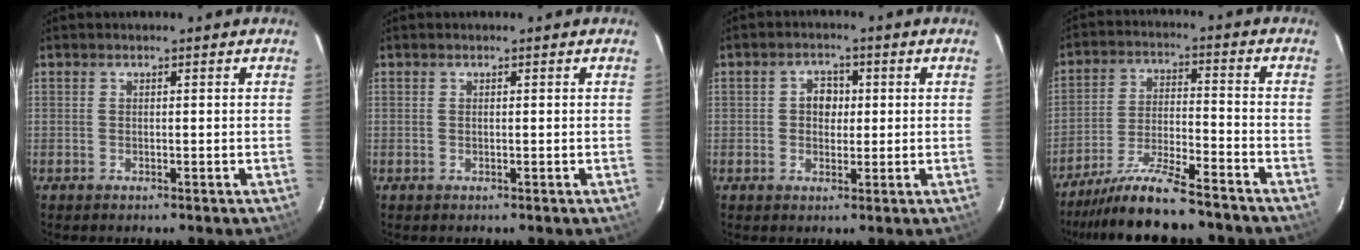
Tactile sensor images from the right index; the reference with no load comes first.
{"total": 0.0}
{"total": 3.5, "force": [0.2, 3.1, 1.7], "torque": [-0.025, 0.013, 0.003]}
{"total": 13.1, "force": [-11.7, 1.1, 5.8], "torque": [-0.122, -0.012, -0.201]}